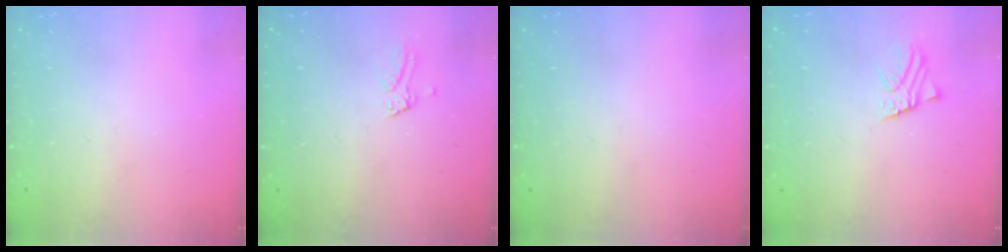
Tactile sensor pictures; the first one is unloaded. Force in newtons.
{"total": 0.0}
{"total": 0.0}
{"total": 1.8, "press": 1.8, "slide": 0.2}